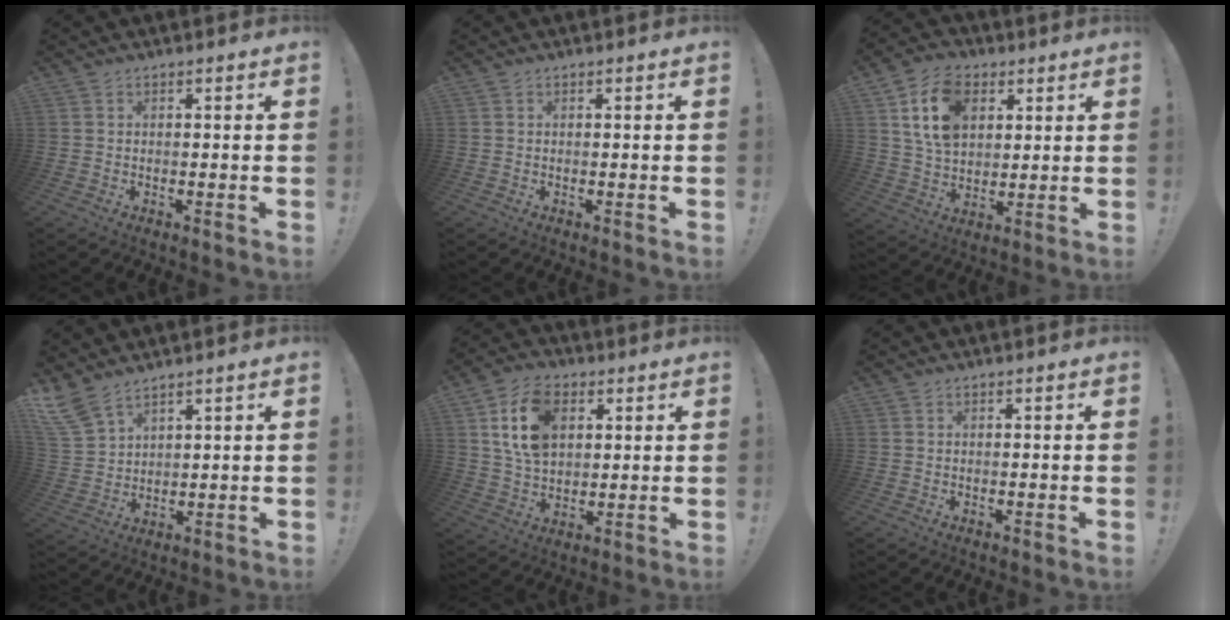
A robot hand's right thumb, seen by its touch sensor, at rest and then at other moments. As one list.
[{"total": 0.0}, {"total": 14.9, "force": [5.9, 10.5, 8.8], "torque": [-0.151, -0.006, 0.115]}, {"total": 7.8, "force": [6.3, 3.1, 3.5], "torque": [-0.085, -0.034, 0.124]}, {"total": 15.1, "force": [5.3, 10.3, 9.7], "torque": [-0.184, -0.004, 0.100]}, {"total": 0.0}]